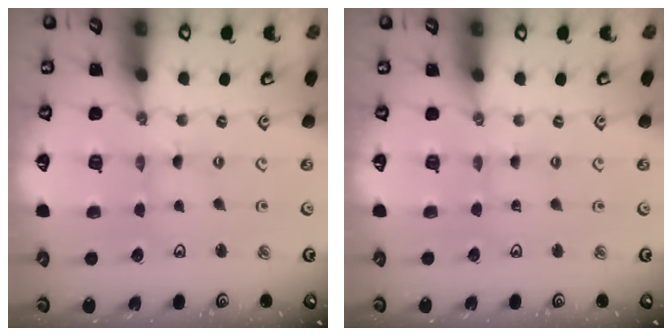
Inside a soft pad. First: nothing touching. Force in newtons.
{"total": 1.7, "press": 1.6, "slide": 0.4}